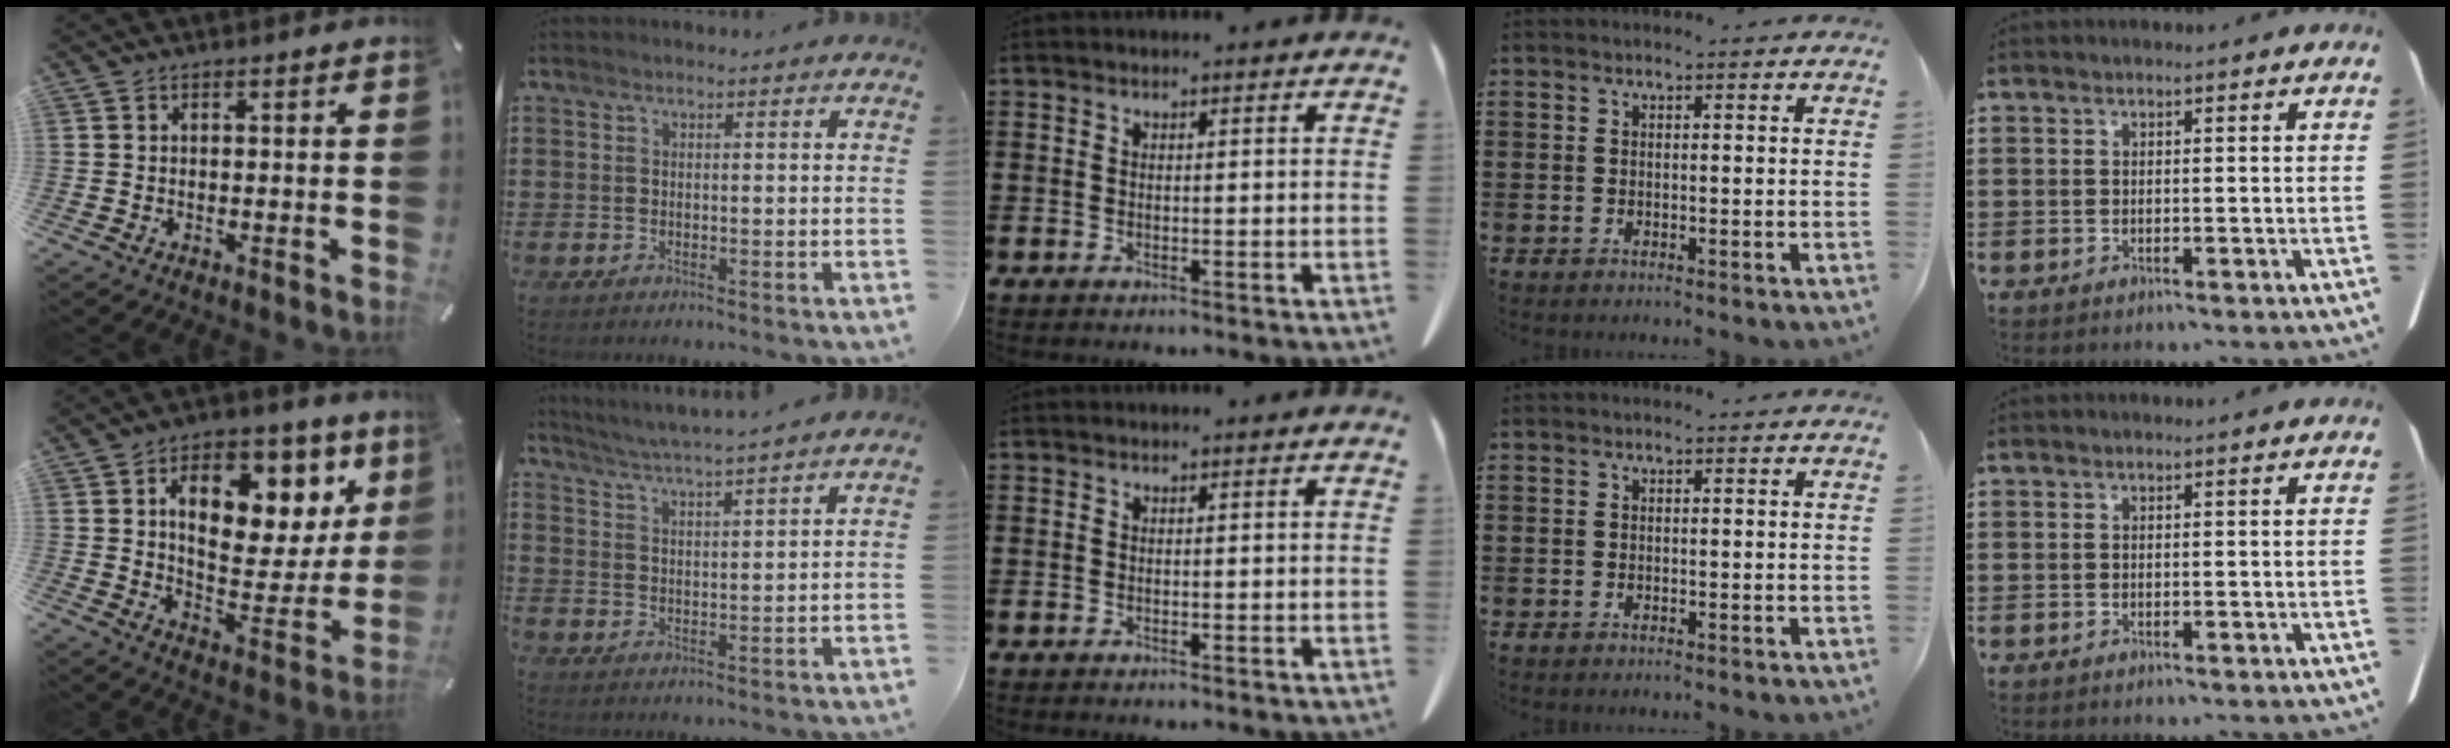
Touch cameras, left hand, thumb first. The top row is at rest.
{"thumb": {"total": 16.8, "force": [7.5, 10.5, 10.8], "torque": [-0.148, -0.045, 0.125]}, "index": {"total": 3.8, "force": [3.6, -1.0, 0.9], "torque": [-0.031, -0.024, 0.062]}}